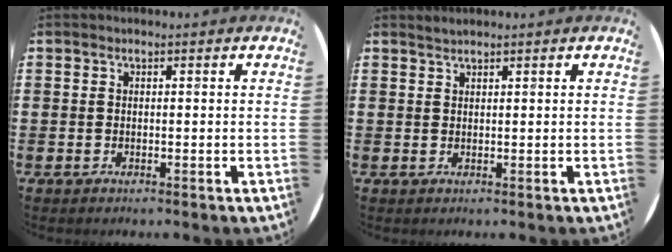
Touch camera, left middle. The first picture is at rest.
{"total": 0.9, "force": [0.8, -0.1, 0.0], "torque": [-0.002, -0.002, 0.017]}